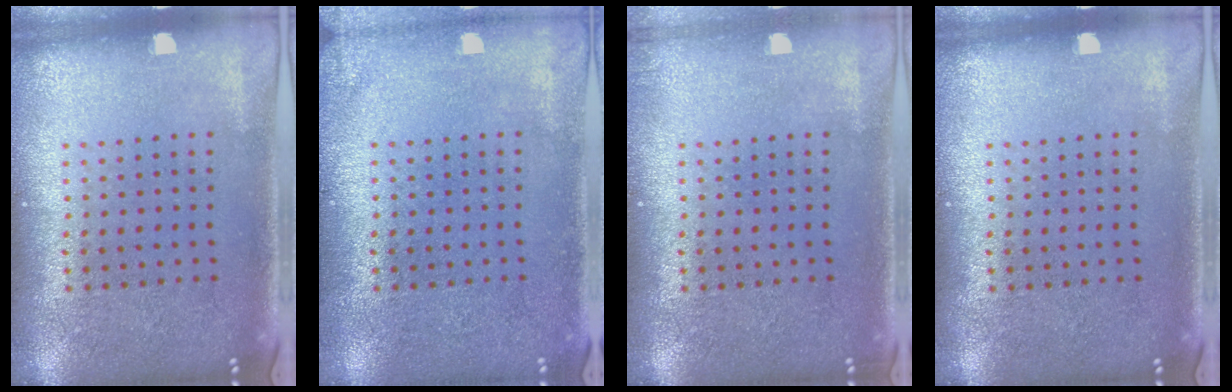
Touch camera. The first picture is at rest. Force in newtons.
{"total": 1.1, "press": 1.1, "slide": 0.1}
{"total": 0.7, "press": 0.7, "slide": 0.2}
{"total": 0.0}